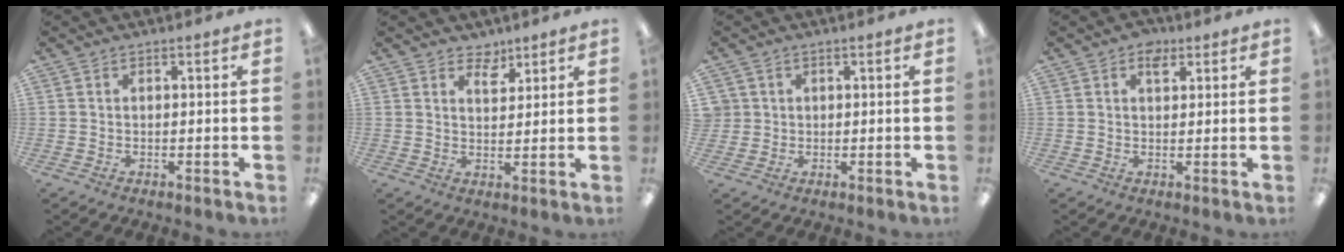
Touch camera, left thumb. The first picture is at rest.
{"total": 4.5, "force": [3.6, 2.5, 0.9], "torque": [0.004, -0.025, 0.061]}
{"total": 2.9, "force": [0.8, 2.8, -0.2], "torque": [-0.006, 0.004, 0.015]}
{"total": 3.5, "force": [1.9, 2.3, 1.9], "torque": [-0.016, -0.005, 0.029]}